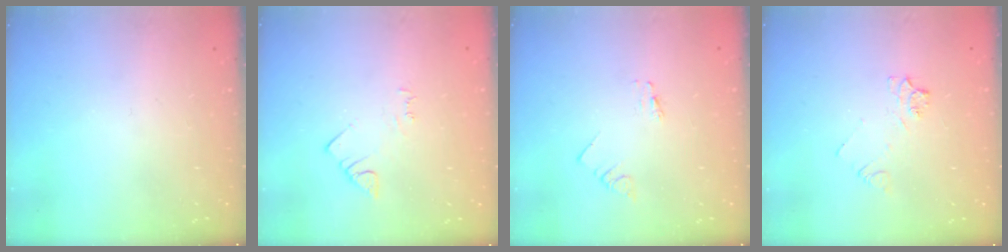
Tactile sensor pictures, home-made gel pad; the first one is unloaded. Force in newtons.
{"total": 3.5, "press": 3.5, "slide": 0.5}
{"total": 0.0}
{"total": 5.9, "press": 5.9, "slide": 0.8}